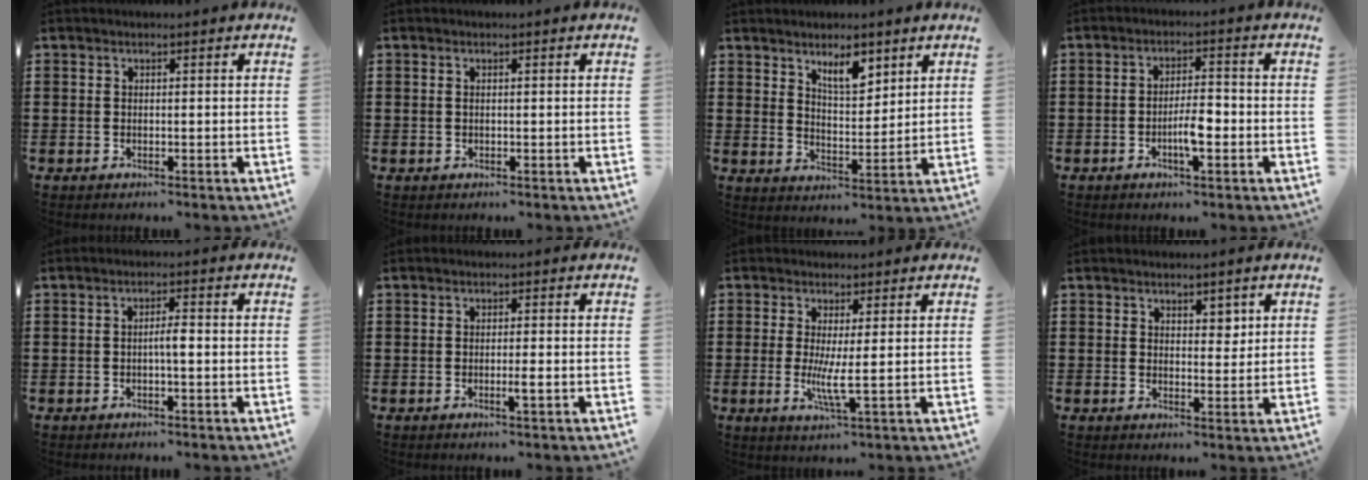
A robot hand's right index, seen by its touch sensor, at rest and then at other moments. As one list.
[{"total": 0.6, "force": [0.2, 0.1, 0.6], "torque": [-0.012, 0.001, 0.003]}, {"total": 5.4, "force": [3.9, 2.0, 3.2], "torque": [-0.047, -0.011, 0.065]}, {"total": 4.8, "force": [-1.5, 1.4, 4.4], "torque": [-0.081, 0.005, -0.029]}, {"total": 2.2, "force": [-0.4, 0.4, 2.2], "torque": [-0.040, 0.002, -0.009]}, {"total": 1.9, "force": [-0.6, -0.1, 1.8], "torque": [-0.030, -0.004, -0.011]}, {"total": 4.5, "force": [-0.1, 0.2, 4.5], "torque": [-0.075, -0.012, -0.005]}, {"total": 2.8, "force": [2.0, 1.6, 1.1], "torque": [-0.011, 0.002, 0.034]}]